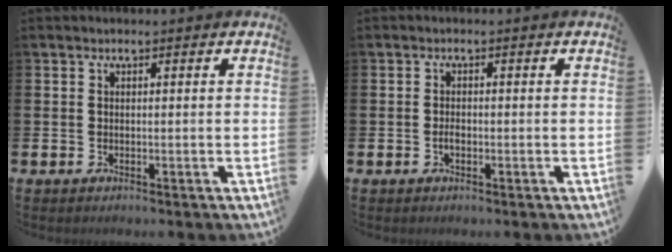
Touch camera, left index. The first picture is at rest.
{"total": 1.2, "force": [-0.4, 0.7, 0.9], "torque": [-0.016, 0.000, -0.008]}